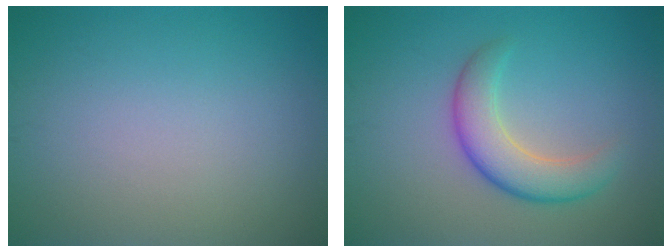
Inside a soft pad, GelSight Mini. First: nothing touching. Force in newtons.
{"total": 4.4, "press": 4.3, "slide": 0.3}